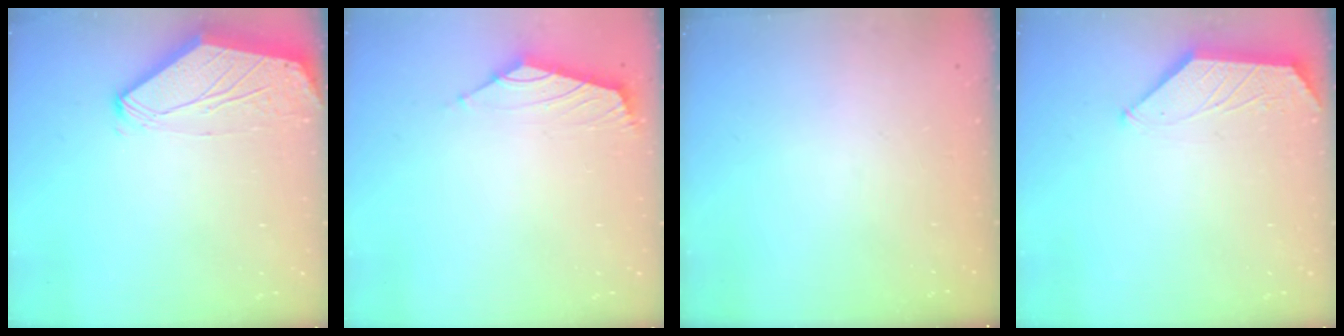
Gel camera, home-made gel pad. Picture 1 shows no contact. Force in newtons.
{"total": 1.7, "press": 1.6, "slide": 0.7}
{"total": 0.0}
{"total": 0.7, "press": 0.7, "slide": 0.1}